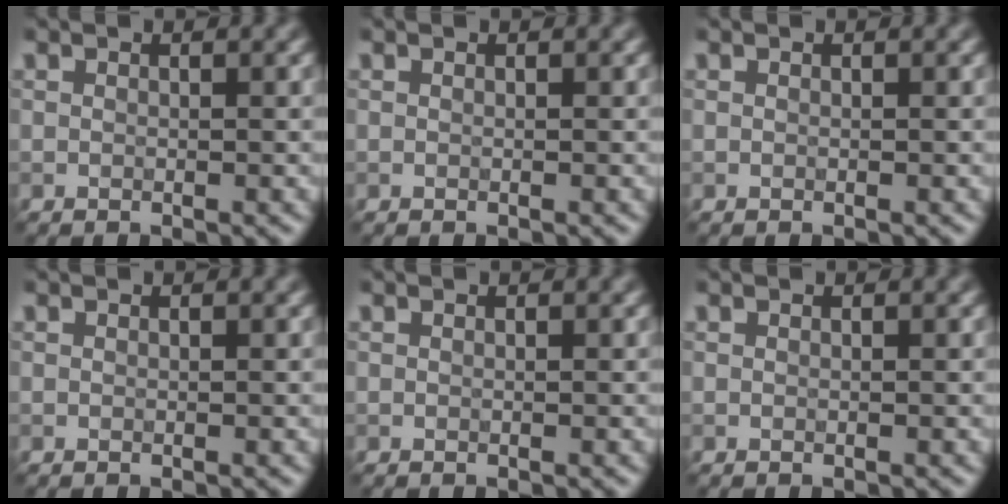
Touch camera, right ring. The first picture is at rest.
{"total": 0.0}
{"total": 0.0}
{"total": 0.0}
{"total": 0.0}
{"total": 0.0}